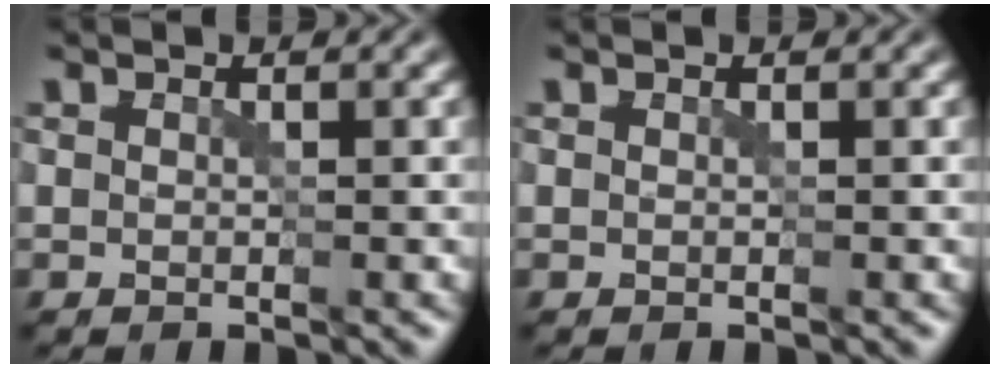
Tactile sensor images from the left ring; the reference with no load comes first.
{"total": 0.0}